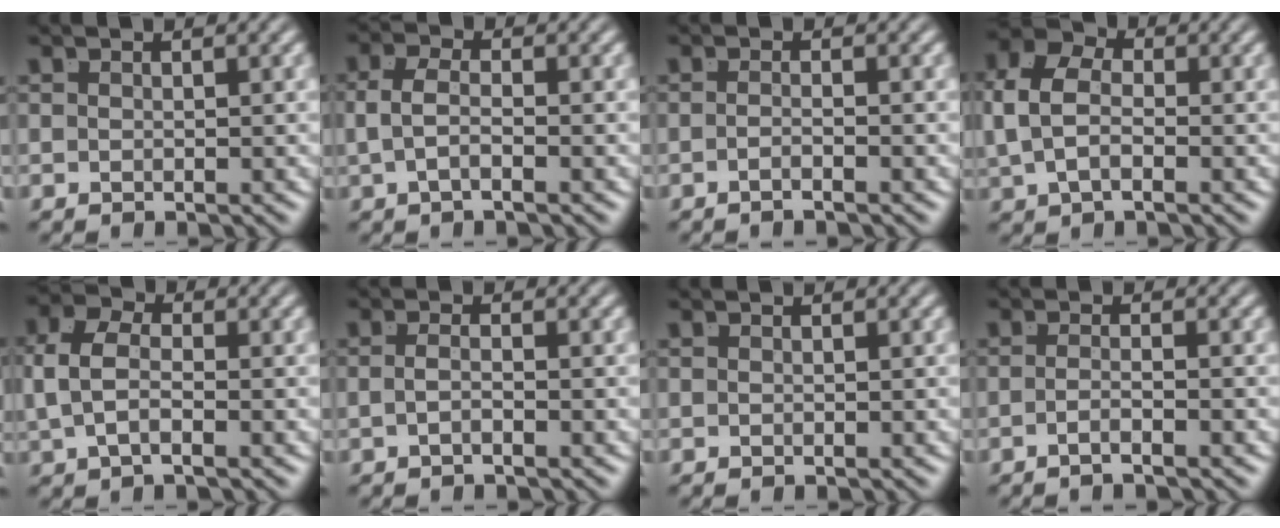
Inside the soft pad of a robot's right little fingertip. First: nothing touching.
{"total": 2.7, "force": [-0.5, 1.3, 2.3], "torque": [-0.051, -0.006, -0.009]}
{"total": 1.7, "force": [-1.4, -0.7, 0.7], "torque": [-0.015, -0.005, -0.024]}
{"total": 6.5, "force": [0.8, 4.9, 4.1], "torque": [-0.082, 0.009, 0.001]}
{"total": 4.6, "force": [0.1, 3.1, 3.4], "torque": [-0.071, -0.002, -0.002]}
{"total": 1.6, "force": [-0.9, -0.7, 1.1], "torque": [-0.023, -0.008, -0.013]}
{"total": 0.0}
{"total": 2.2, "force": [-1.7, -0.9, 1.1], "torque": [-0.022, -0.010, -0.027]}